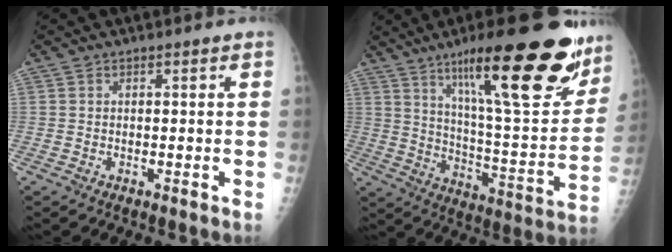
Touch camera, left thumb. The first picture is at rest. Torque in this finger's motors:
{"motor_torque": [1.19, 0.18, 1.62, -1.15, 0.48]}